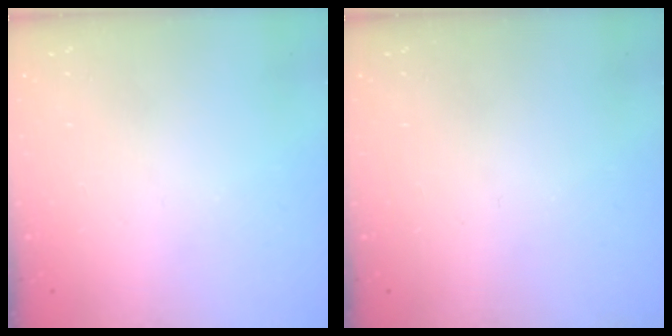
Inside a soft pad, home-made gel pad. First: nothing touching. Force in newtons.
{"total": 0.0}